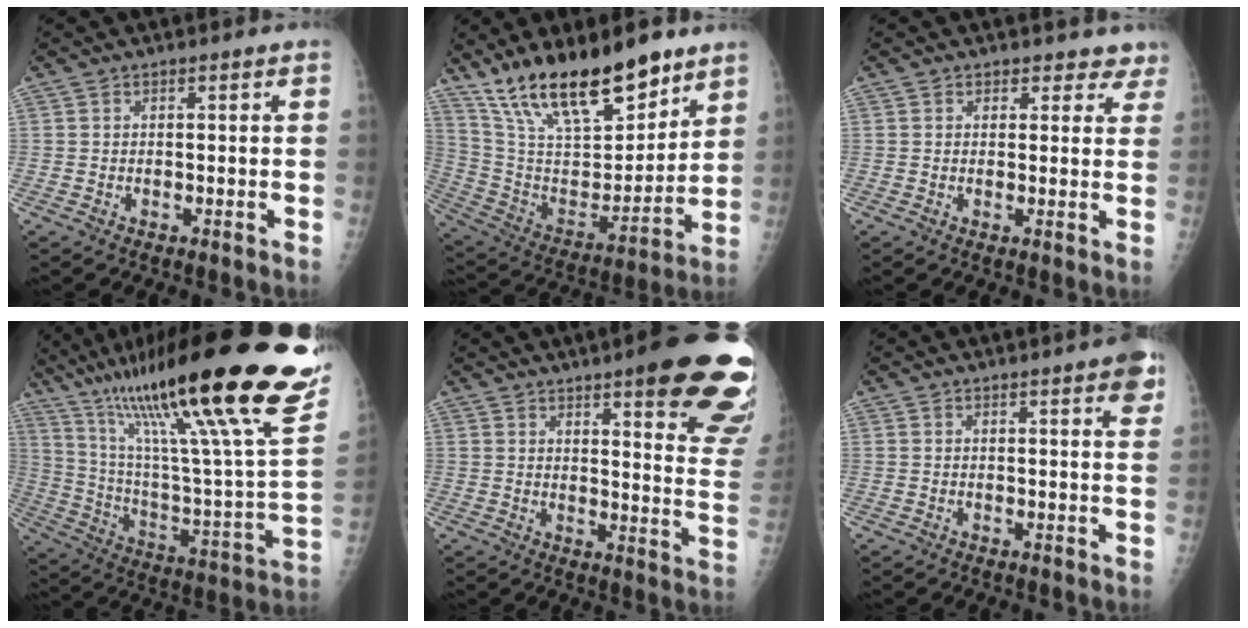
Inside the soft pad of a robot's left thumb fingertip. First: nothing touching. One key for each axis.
{"total": 23.6, "fx": 16.8, "fy": 8.3, "fz": 14.4, "tx": -0.209, "ty": -0.071, "tz": 0.303}
{"total": 4.2, "fx": 3.5, "fy": 2.4, "fz": -0.3, "tx": 0.045, "ty": -0.018, "tz": 0.020}
{"total": 37.1, "fx": 23.7, "fy": 4.9, "fz": 28.1, "tx": -0.395, "ty": -0.056, "tz": 0.378}
{"total": 23.2, "fx": 14.1, "fy": 4.7, "fz": 17.8, "tx": -0.179, "ty": -0.057, "tz": 0.172}
{"total": 5.2, "fx": 2.7, "fy": 1.0, "fz": 4.3, "tx": -0.041, "ty": -0.006, "tz": 0.027}